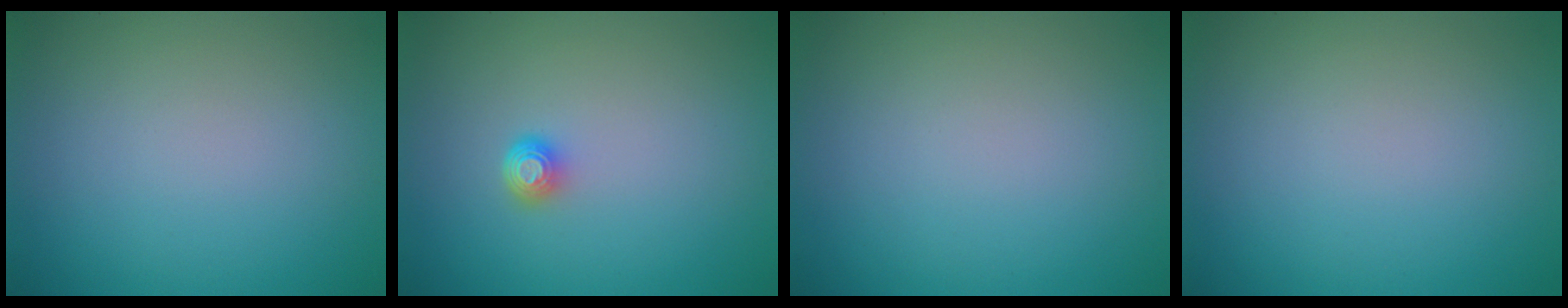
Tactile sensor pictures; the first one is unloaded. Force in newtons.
{"total": 1.5, "press": 1.1, "slide": 1.0}
{"total": 0.0}
{"total": 0.0}